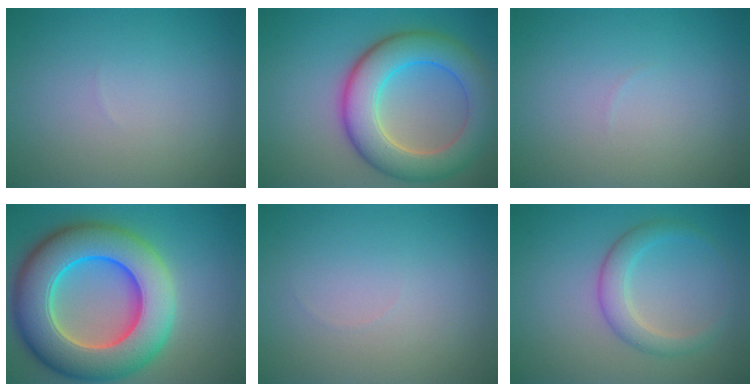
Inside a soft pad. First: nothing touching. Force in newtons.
{"total": 8.3, "press": 8.3, "slide": 0.4}
{"total": 0.0}
{"total": 13.3, "press": 13.1, "slide": 2.2}
{"total": 0.0}
{"total": 2.7, "press": 2.7, "slide": 0.1}